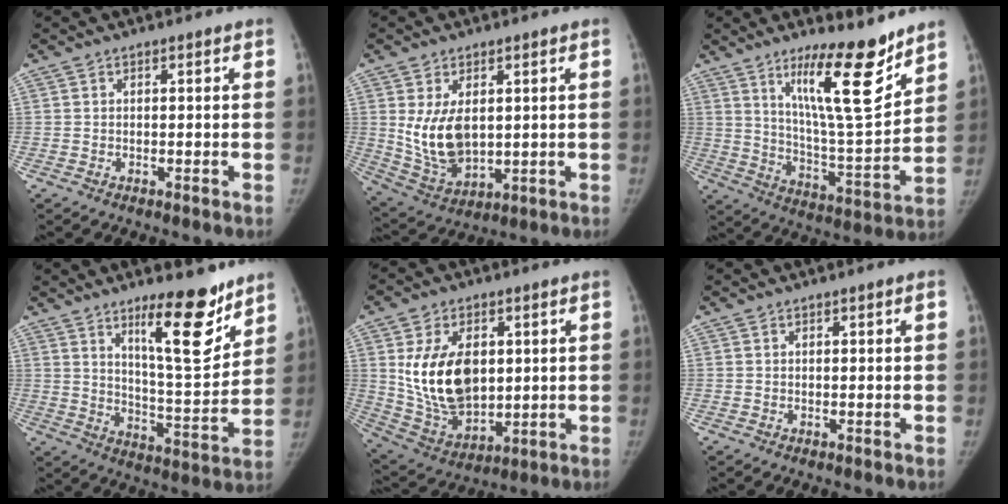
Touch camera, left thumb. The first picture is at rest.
{"total": 10.6, "force": [1.8, 6.4, 8.2], "torque": [-0.138, -0.019, 0.055]}
{"total": 17.1, "force": [11.3, 3.1, 12.4], "torque": [-0.173, -0.090, 0.196]}
{"total": 15.3, "force": [10.1, 3.8, 10.8], "torque": [-0.128, -0.086, 0.167]}
{"total": 16.6, "force": [2.9, 10.7, 12.4], "torque": [-0.189, -0.021, 0.072]}
{"total": 0.8, "force": [0.3, 0.1, 0.7], "torque": [-0.010, 0.001, 0.006]}